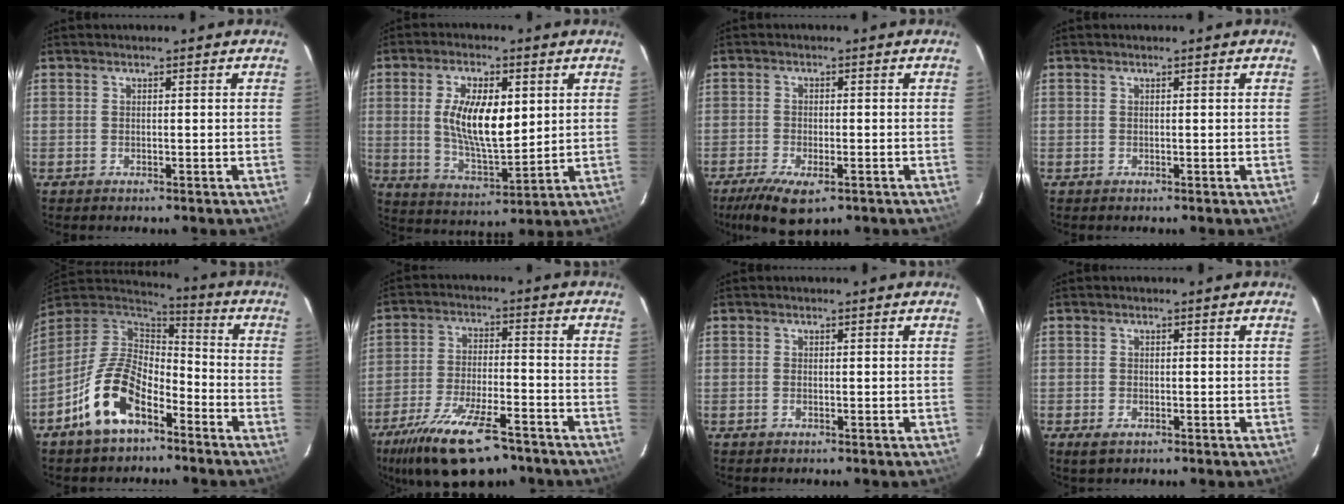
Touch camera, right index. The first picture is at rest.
{"total": 12.3, "force": [2.2, 5.1, 10.9], "torque": [-0.206, -0.002, 0.048]}
{"total": 9.0, "force": [-5.7, 3.4, 6.2], "torque": [-0.141, -0.032, -0.096]}
{"total": 0.0}
{"total": 15.0, "force": [-8.1, 7.7, 10.0], "torque": [-0.206, 0.005, -0.151]}
{"total": 17.3, "force": [-12.2, 5.6, 10.9], "torque": [-0.223, -0.034, -0.206]}
{"total": 0.6, "force": [-0.2, 0.2, 0.5], "torque": [-0.012, 0.000, -0.004]}
{"total": 2.2, "force": [-1.2, 1.3, 1.4], "torque": [-0.025, -0.006, -0.019]}